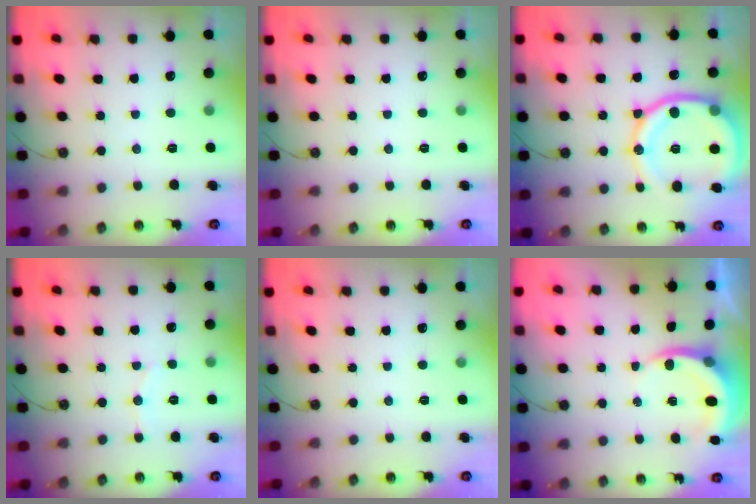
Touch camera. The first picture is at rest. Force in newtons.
{"total": 0.0}
{"total": 19.2, "press": 19.1, "slide": 1.9}
{"total": 4.7, "press": 4.6, "slide": 0.5}
{"total": 0.0}
{"total": 4.5, "press": 4.5, "slide": 0.3}